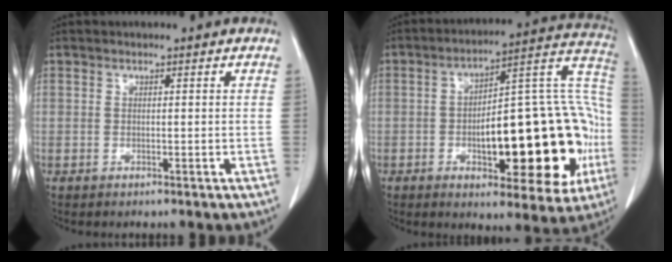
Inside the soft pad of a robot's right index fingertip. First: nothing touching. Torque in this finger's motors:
{"motor_torque": [1.49, -0.65, 0.91, 0.17]}